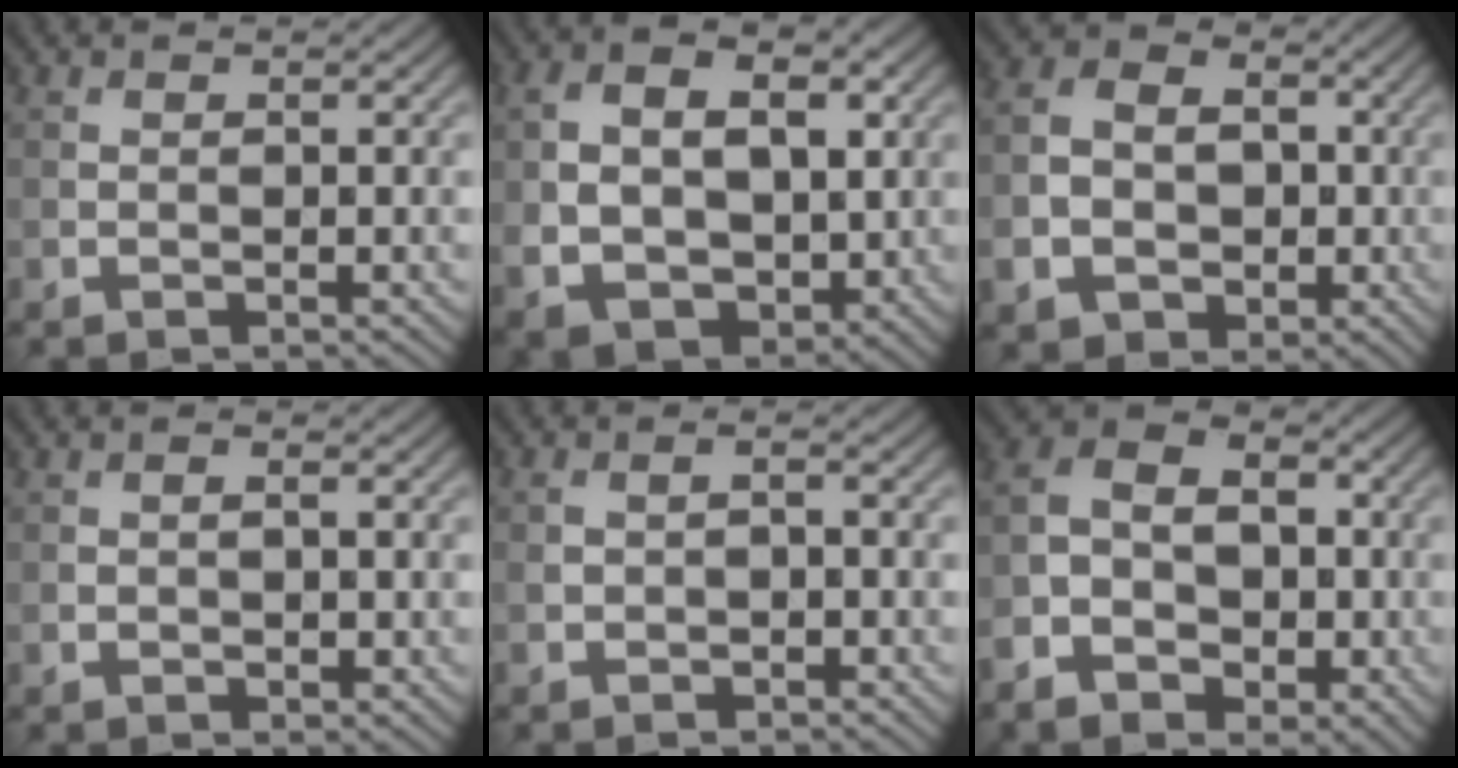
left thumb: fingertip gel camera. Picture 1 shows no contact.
{"total": 11.7, "force": [0.9, 7.3, 9.0], "torque": [-0.180, -0.002, 0.018]}
{"total": 8.8, "force": [-2.2, 7.2, 4.4], "torque": [-0.101, -0.026, -0.053]}
{"total": 2.0, "force": [-0.2, 1.2, 1.6], "torque": [-0.027, -0.002, 0.000]}
{"total": 2.2, "force": [-0.6, 1.5, 1.5], "torque": [-0.036, -0.003, -0.009]}
{"total": 9.0, "force": [-3.5, 6.7, 4.9], "torque": [-0.109, -0.024, -0.071]}